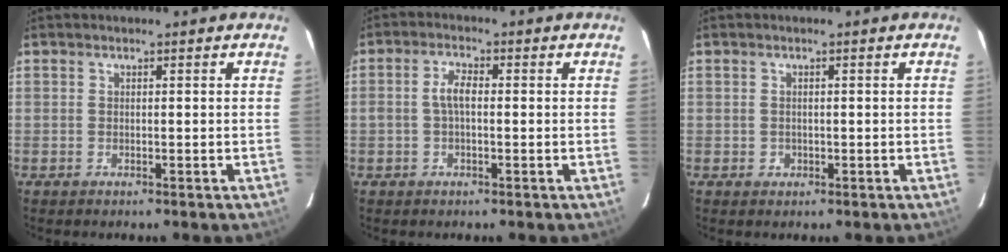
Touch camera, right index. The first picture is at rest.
{"total": 3.4, "force": [-0.2, 1.4, 3.1], "torque": [-0.063, 0.009, -0.003]}
{"total": 1.2, "force": [-0.3, 1.2, 0.1], "torque": [0.002, 0.000, 0.000]}